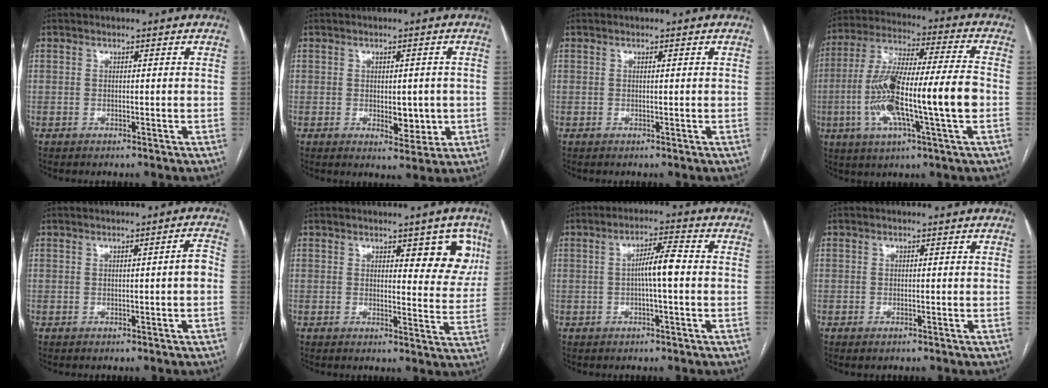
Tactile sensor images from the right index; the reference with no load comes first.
{"total": 4.7, "force": [-0.6, 2.5, 4.0], "torque": [-0.050, -0.001, 0.001]}
{"total": 0.0}
{"total": 18.0, "force": [-3.5, 1.5, 17.6], "torque": [-0.338, 0.005, -0.062]}
{"total": 2.3, "force": [-0.2, 0.1, 2.2], "torque": [-0.029, 0.005, -0.001]}
{"total": 7.4, "force": [3.5, 2.6, 5.9], "torque": [-0.057, 0.003, 0.041]}
{"total": 5.1, "force": [-0.3, 0.4, 5.1], "torque": [-0.090, 0.013, -0.004]}
{"total": 0.9, "force": [-0.5, 0.3, 0.6], "torque": [-0.008, -0.002, -0.004]}